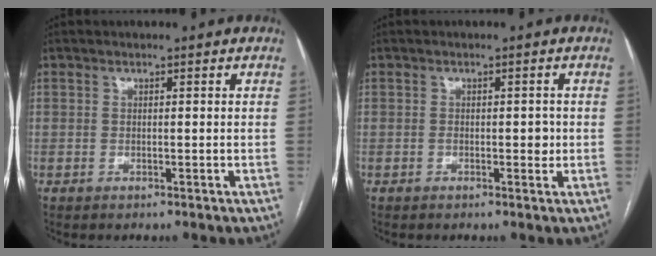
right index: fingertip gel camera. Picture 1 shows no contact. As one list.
[{"total": 1.9, "force": [-0.3, 1.0, 1.6], "torque": [-0.022, 0.001, -0.002]}]